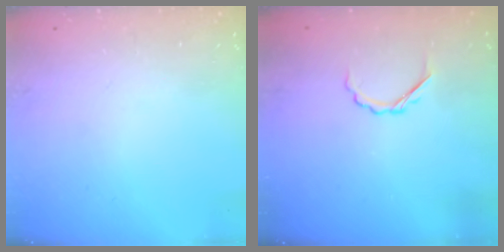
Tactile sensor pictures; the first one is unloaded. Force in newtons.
{"total": 3.3, "press": 3.1, "slide": 0.9}